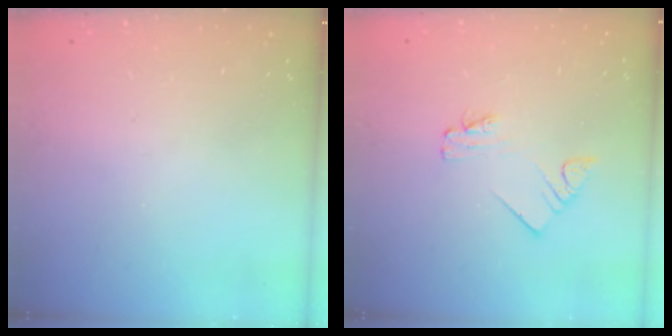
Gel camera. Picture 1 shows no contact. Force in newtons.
{"total": 1.9, "press": 1.9, "slide": 0.1}